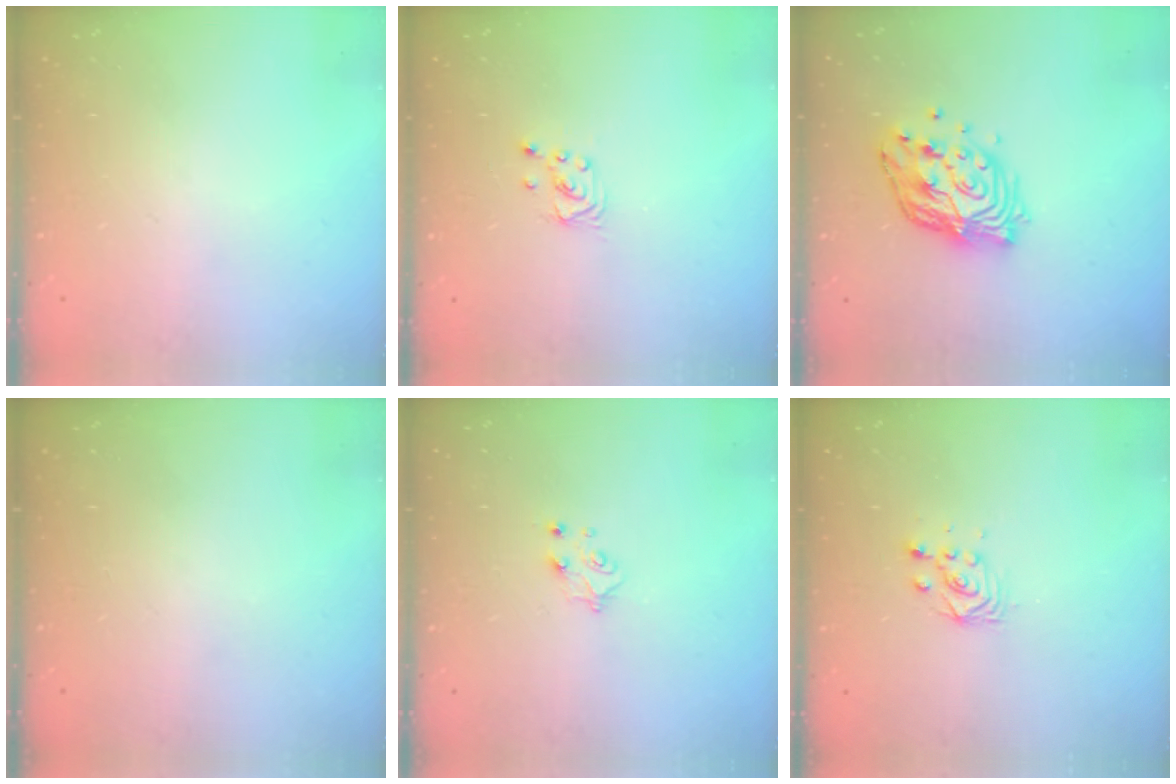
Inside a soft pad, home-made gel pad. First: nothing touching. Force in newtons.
{"total": 1.7, "press": 1.6, "slide": 0.1}
{"total": 14.3, "press": 14.2, "slide": 1.2}
{"total": 0.0}
{"total": 5.5, "press": 5.5, "slide": 0.5}
{"total": 2.8, "press": 2.5, "slide": 1.3}